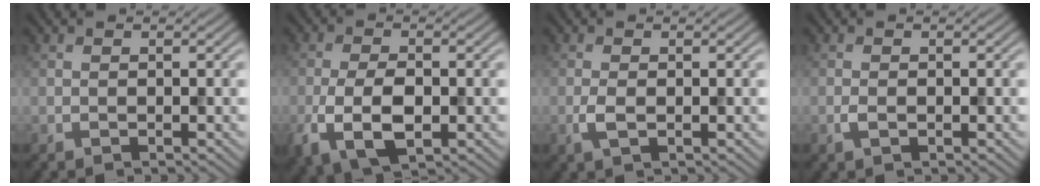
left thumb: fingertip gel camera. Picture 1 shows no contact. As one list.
[{"total": 7.2, "force": [-2.2, 3.8, 5.7], "torque": [-0.130, -0.014, -0.042]}, {"total": 1.9, "force": [-0.4, 0.8, 1.7], "torque": [-0.040, -0.002, -0.009]}, {"total": 1.1, "force": [-0.3, 0.5, 0.9], "torque": [-0.019, 0.001, -0.007]}]